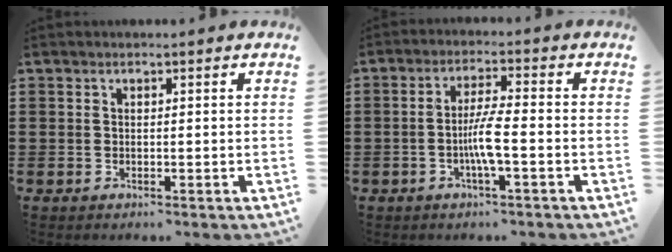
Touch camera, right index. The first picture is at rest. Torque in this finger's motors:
{"motor_torque": [0.76, 0.04, 0.18, 0.06]}